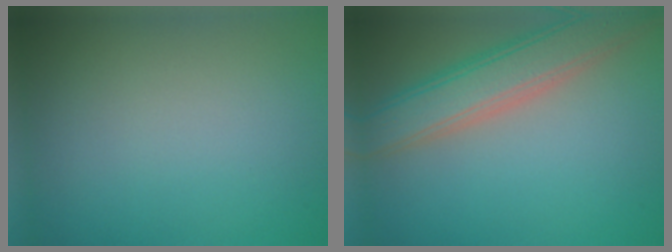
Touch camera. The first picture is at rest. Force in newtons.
{"total": 6.0, "press": 6.0, "slide": 0.2}